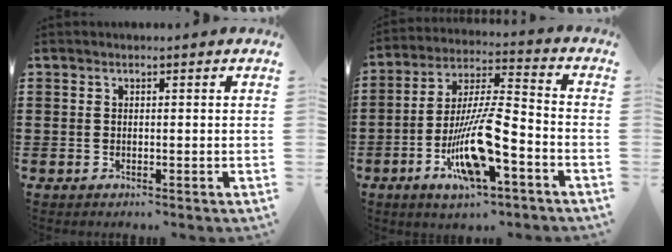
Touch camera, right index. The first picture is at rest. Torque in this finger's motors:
{"motor_torque": [2.14, 0.00, 1.05, 0.21]}